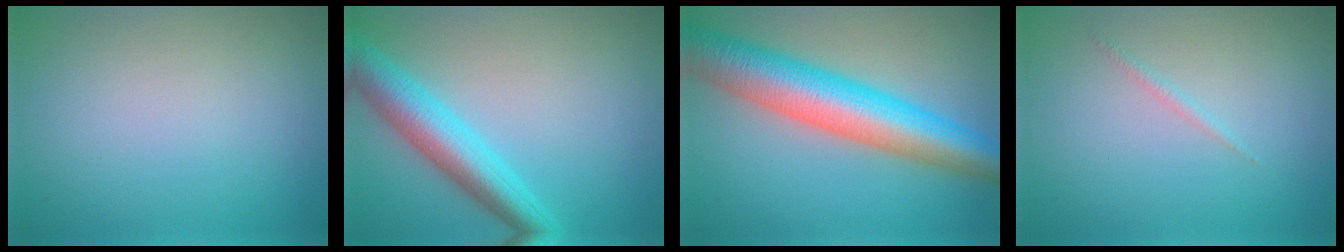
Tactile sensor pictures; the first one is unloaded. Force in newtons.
{"total": 5.6, "press": 5.6, "slide": 0.2}
{"total": 9.7, "press": 9.6, "slide": 0.4}
{"total": 0.6, "press": 0.6, "slide": 0.0}